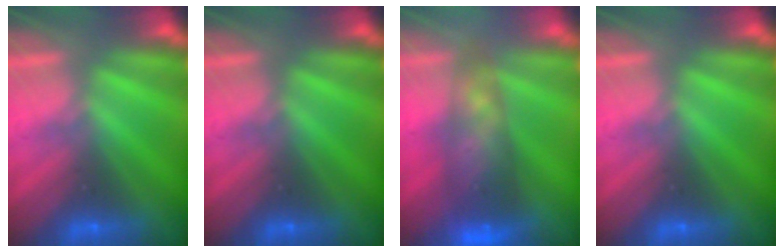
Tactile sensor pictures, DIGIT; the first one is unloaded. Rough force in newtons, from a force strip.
{"total": 0.0}
{"total": 8.2}
{"total": 0.0}